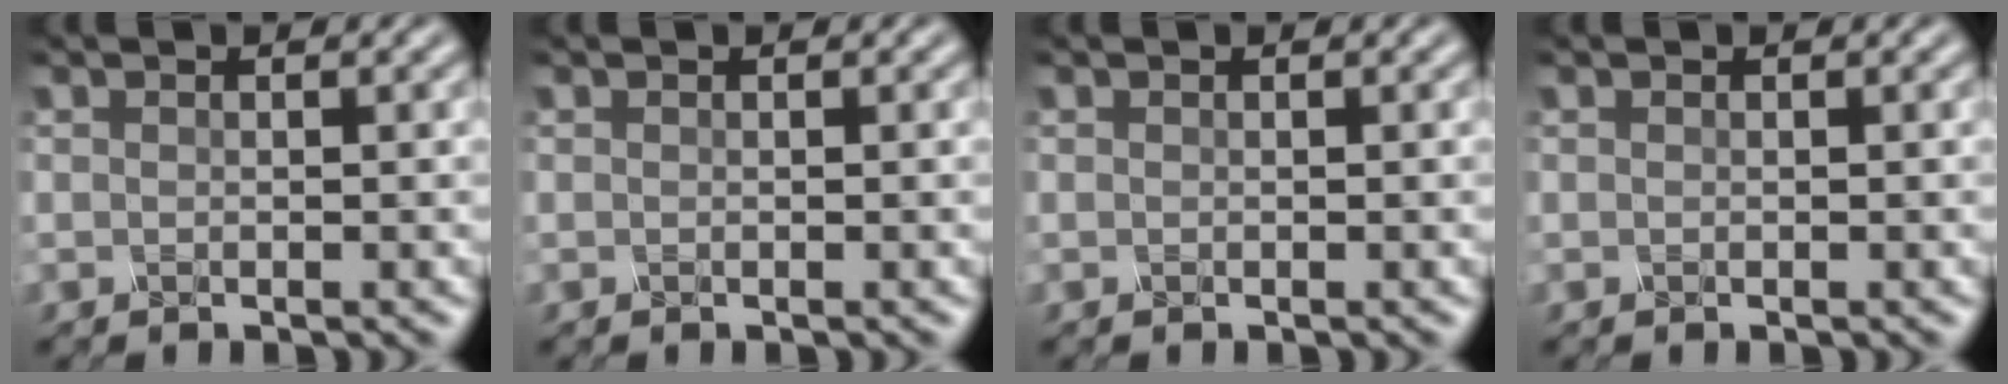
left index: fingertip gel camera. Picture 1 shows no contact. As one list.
[{"total": 0.0}, {"total": 0.0}, {"total": 0.0}]